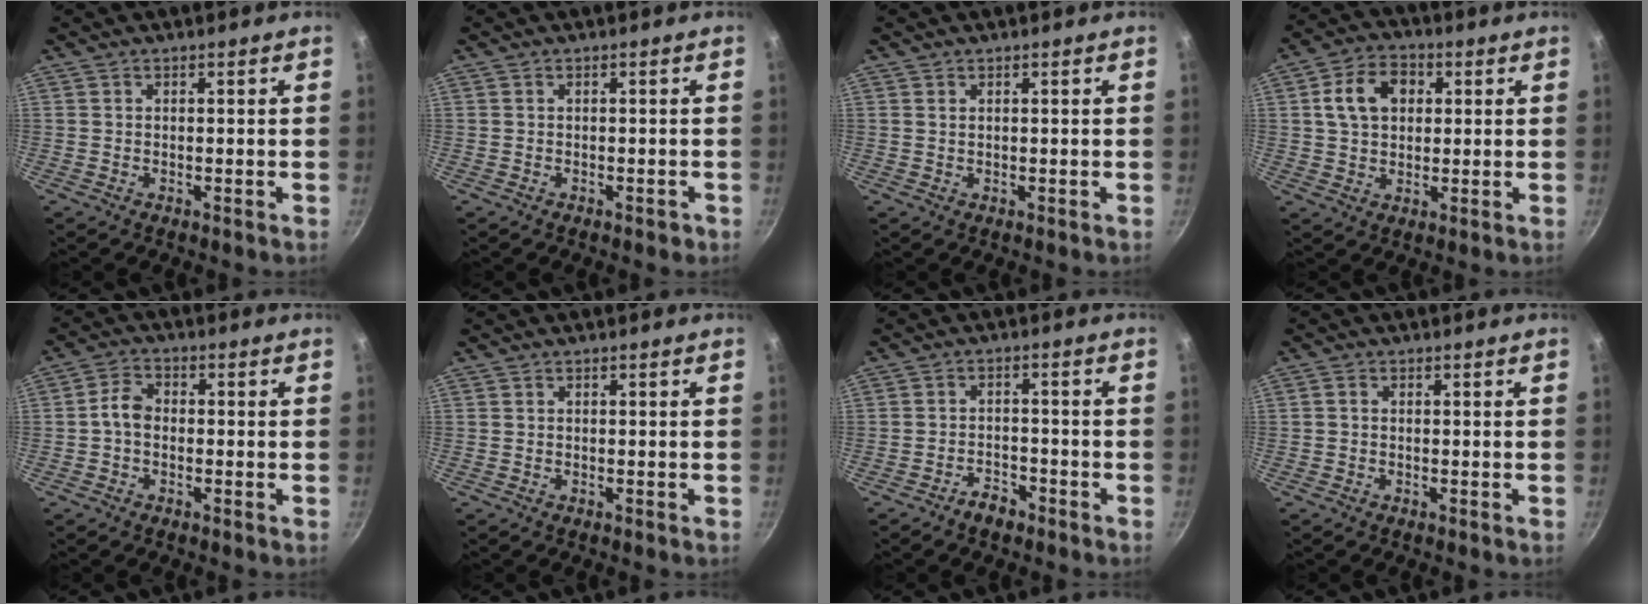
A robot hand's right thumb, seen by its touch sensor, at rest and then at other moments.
{"total": 1.0, "force": [-0.6, 0.6, 0.6], "torque": [0.001, 0.010, -0.002]}
{"total": 0.6, "force": [0.3, 0.3, 0.4], "torque": [-0.007, 0.000, 0.007]}
{"total": 9.8, "force": [2.3, 7.2, 6.2], "torque": [-0.085, 0.014, 0.030]}
{"total": 4.1, "force": [-0.7, 2.9, 2.8], "torque": [-0.046, 0.021, -0.022]}
{"total": 0.0}
{"total": 3.5, "force": [-2.7, 1.7, 1.3], "torque": [-0.012, 0.029, -0.044]}
{"total": 0.8, "force": [-0.1, 0.6, 0.5], "torque": [-0.008, 0.005, -0.003]}